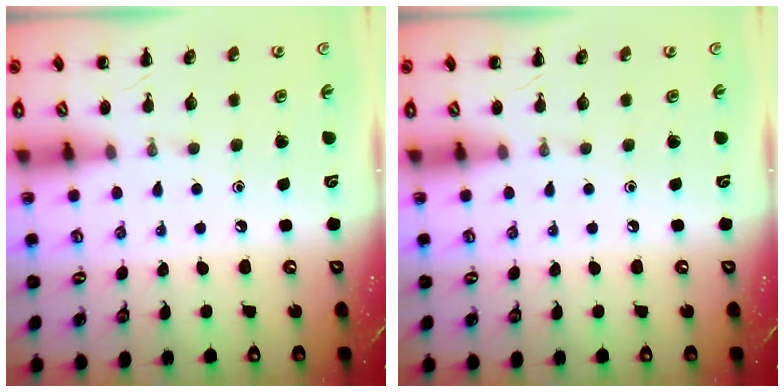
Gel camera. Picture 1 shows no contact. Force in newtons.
{"total": 0.0}